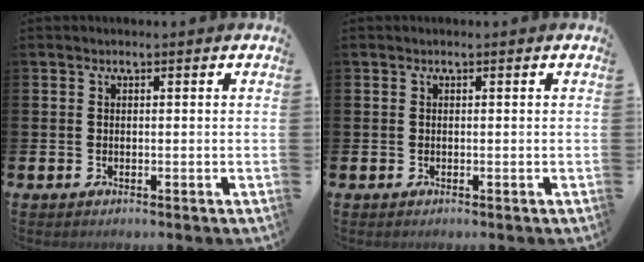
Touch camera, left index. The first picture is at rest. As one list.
[{"total": 0.0}]